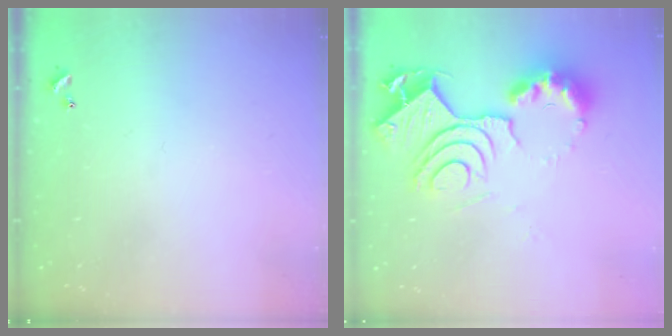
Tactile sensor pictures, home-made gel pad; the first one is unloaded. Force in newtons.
{"total": 16.4, "press": 16.3, "slide": 1.7}